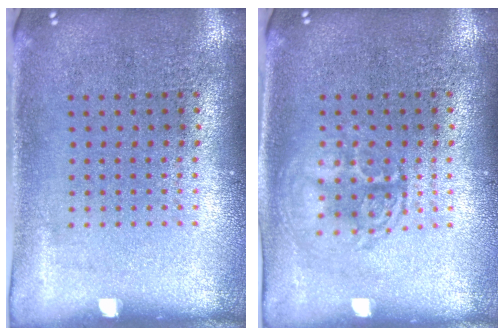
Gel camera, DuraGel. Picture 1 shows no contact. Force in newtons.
{"total": 1.3, "press": 1.3, "slide": 0.1}